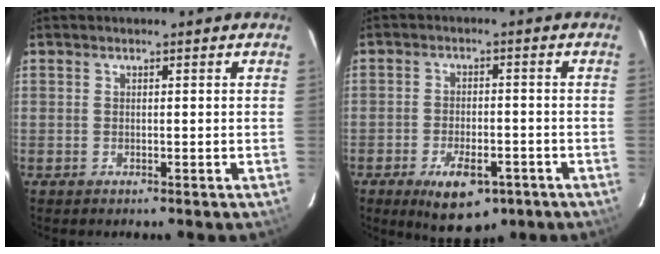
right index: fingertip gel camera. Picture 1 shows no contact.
{"total": 10.0, "force": [-5.8, 4.8, 6.7], "torque": [-0.124, -0.008, -0.079]}